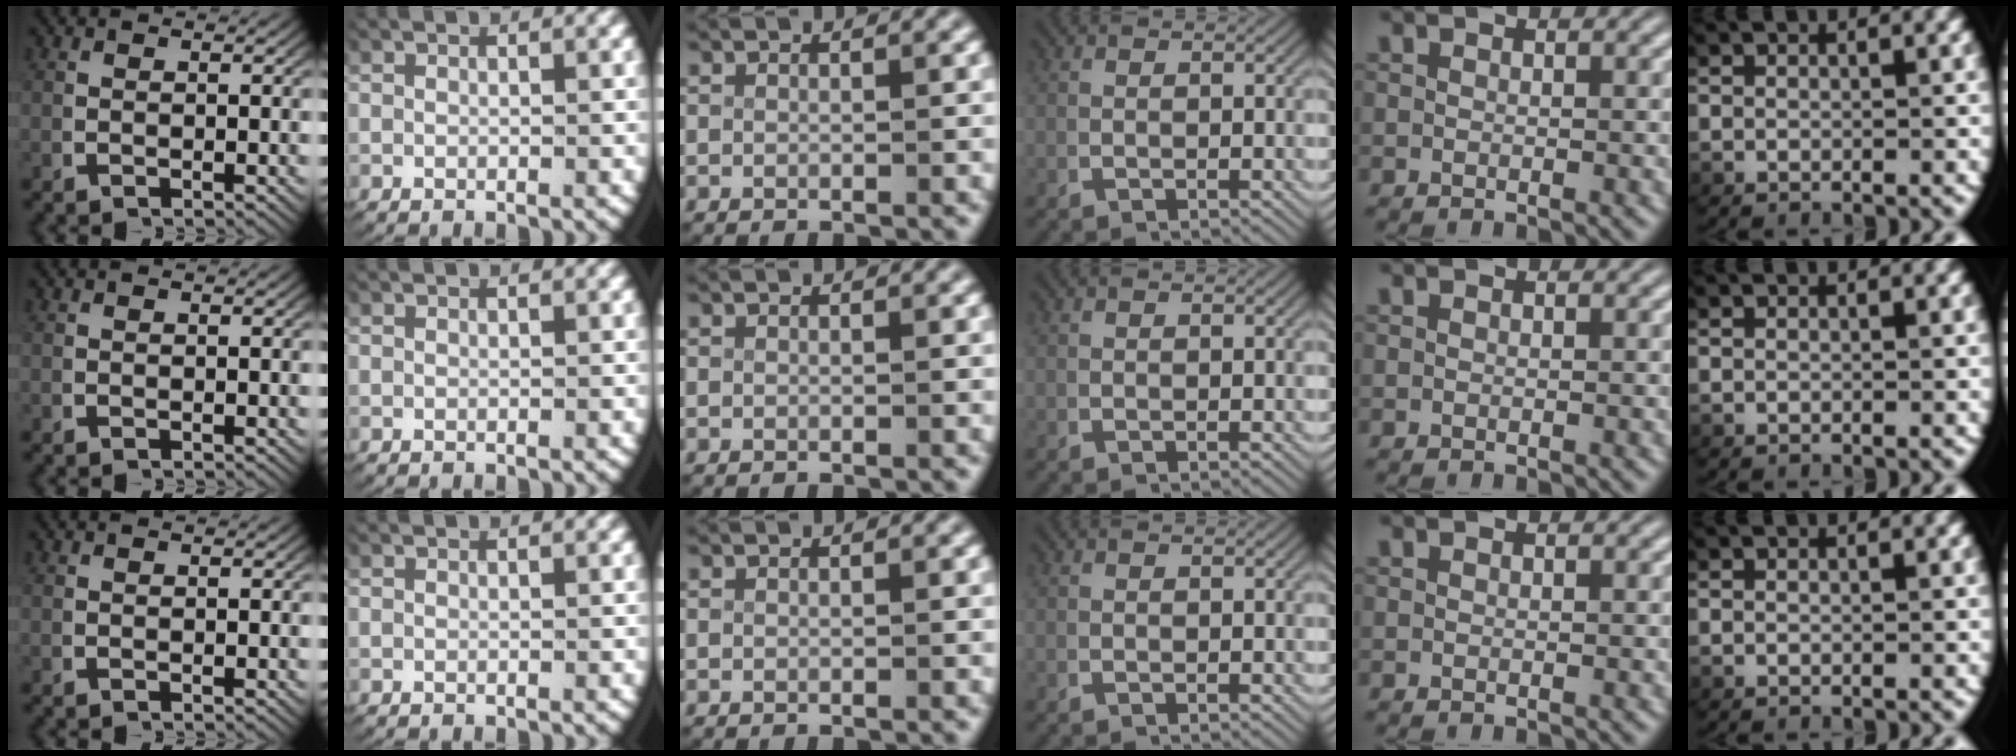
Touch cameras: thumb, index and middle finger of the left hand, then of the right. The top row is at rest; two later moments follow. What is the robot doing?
{"motion": "reach", "object": "towel"}